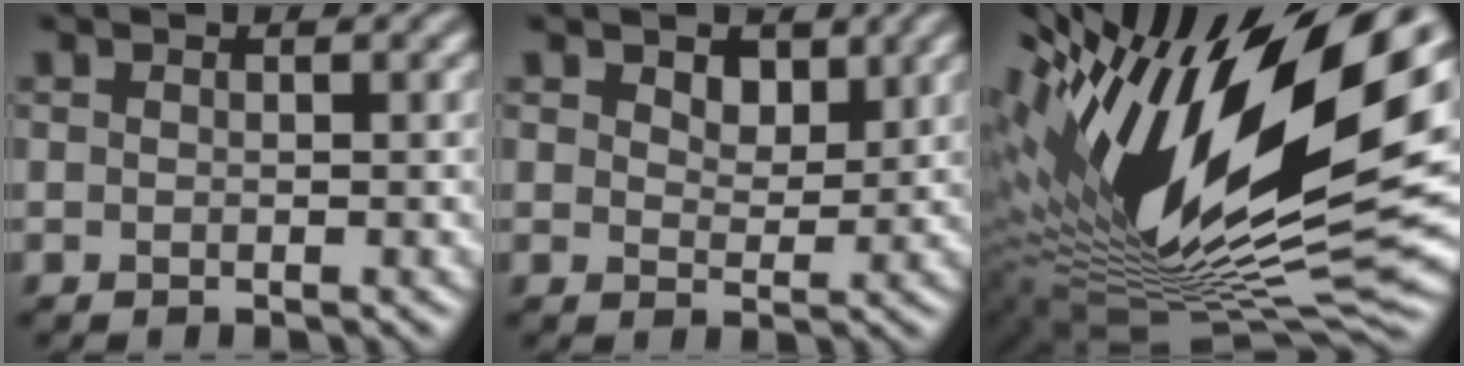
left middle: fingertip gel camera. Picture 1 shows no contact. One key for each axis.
{"total": 1.7, "fx": 1.3, "fy": 1.0, "fz": 0.5, "tx": -0.010, "ty": -0.005, "tz": 0.018}
{"total": 18.6, "fx": 5.0, "fy": 8.0, "fz": 16.1, "tx": -0.305, "ty": -0.006, "tz": 0.078}